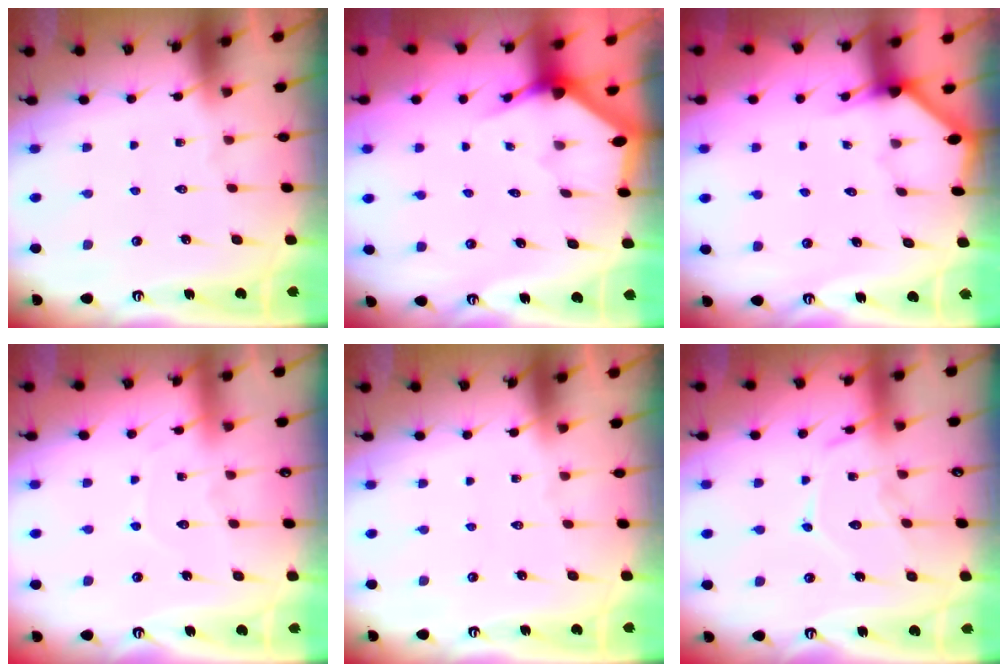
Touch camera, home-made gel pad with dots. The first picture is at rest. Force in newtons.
{"total": 3.0, "press": 3.0, "slide": 0.1}
{"total": 2.5, "press": 2.5, "slide": 0.2}
{"total": 5.7, "press": 5.6, "slide": 0.8}
{"total": 0.0}
{"total": 11.0, "press": 11.0, "slide": 0.5}